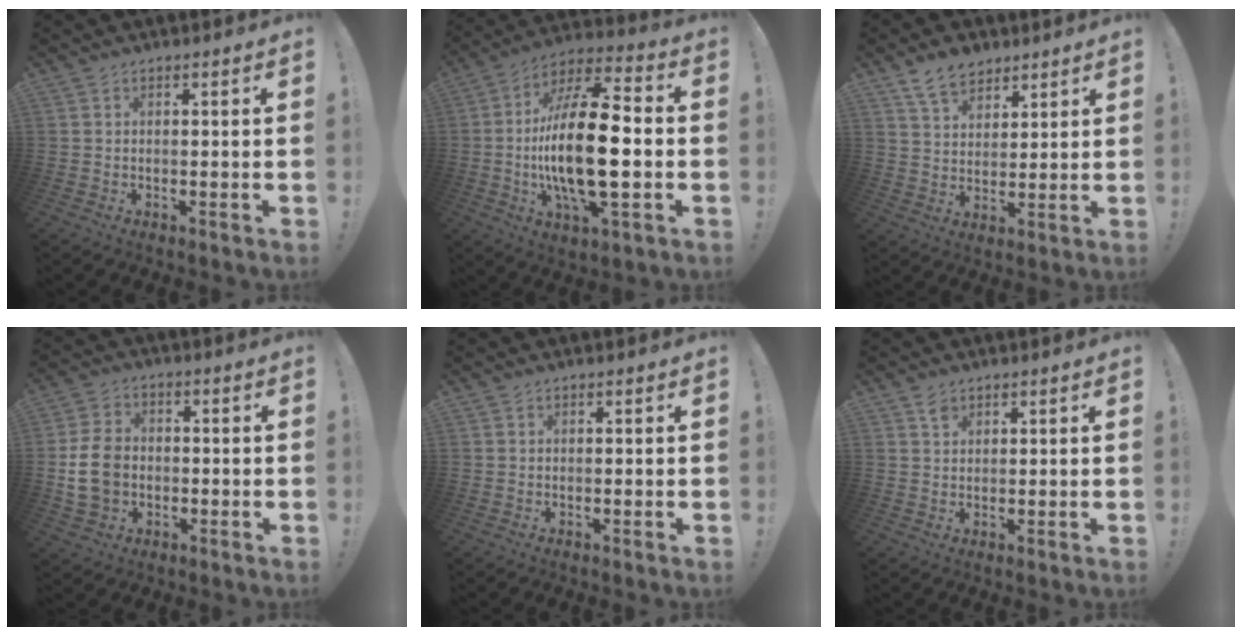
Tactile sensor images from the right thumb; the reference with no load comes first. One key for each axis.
{"total": 23.2, "fx": -2.6, "fy": 8.3, "fz": 21.5, "tx": -0.416, "ty": 0.001, "tz": -0.048}
{"total": 9.1, "fx": 6.7, "fy": 5.2, "fz": 3.4, "tx": -0.068, "ty": -0.029, "tz": 0.130}
{"total": 11.2, "fx": -1.4, "fy": 9.1, "fz": 6.5, "tx": -0.127, "ty": 0.021, "tz": -0.021}
{"total": 0.0}
{"total": 1.8, "fx": 1.3, "fy": 1.1, "fz": 0.6, "tx": -0.005, "ty": -0.004, "tz": 0.024}